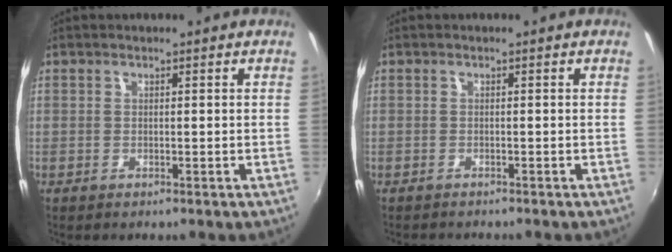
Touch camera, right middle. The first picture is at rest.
{"total": 1.7, "force": [-1.7, 0.1, 0.4], "torque": [-0.015, -0.011, -0.024]}